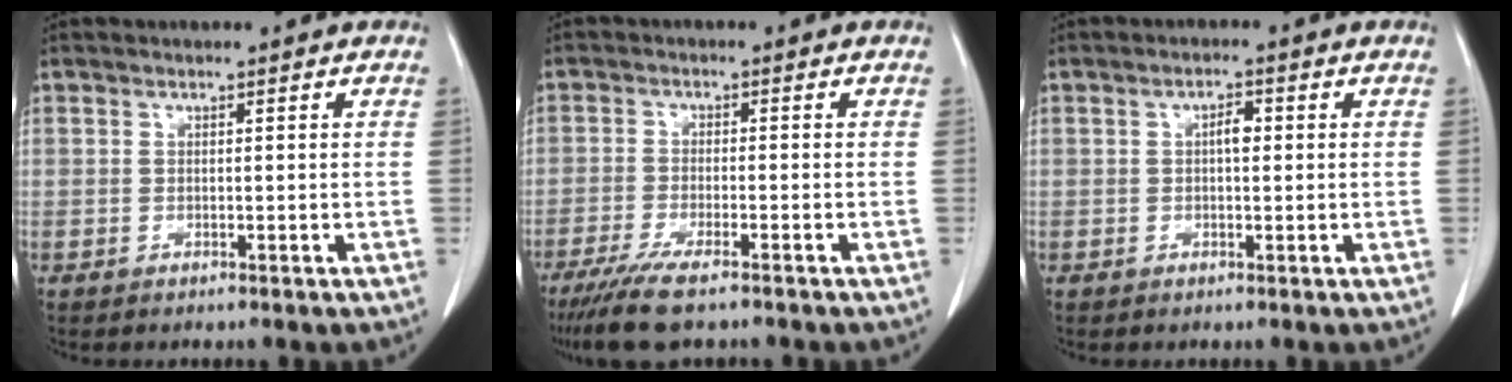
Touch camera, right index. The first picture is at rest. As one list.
[{"total": 7.6, "force": [-5.8, 0.8, 4.9], "torque": [-0.085, -0.018, -0.092]}, {"total": 2.2, "force": [0.3, 0.9, 2.0], "torque": [-0.032, 0.004, 0.002]}]